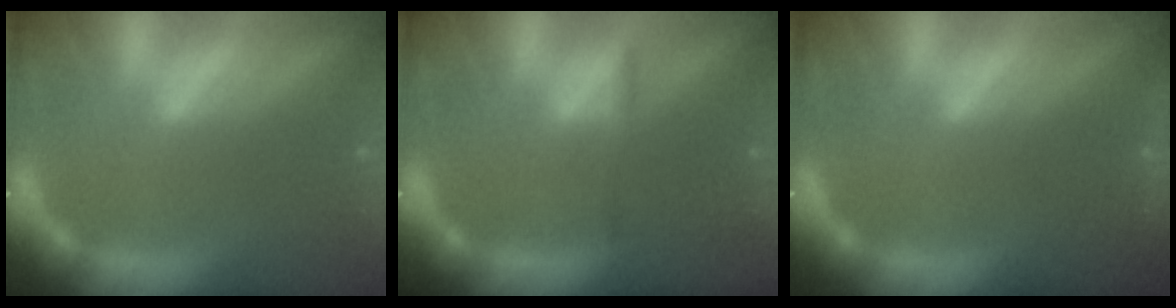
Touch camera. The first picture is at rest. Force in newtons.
{"total": 1.4}
{"total": 1.4}